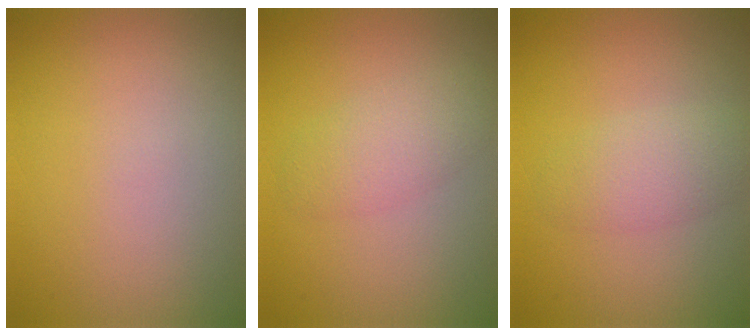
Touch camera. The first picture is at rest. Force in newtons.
{"total": 2.7, "press": 2.7, "slide": 0.3}
{"total": 2.7, "press": 2.7, "slide": 0.1}